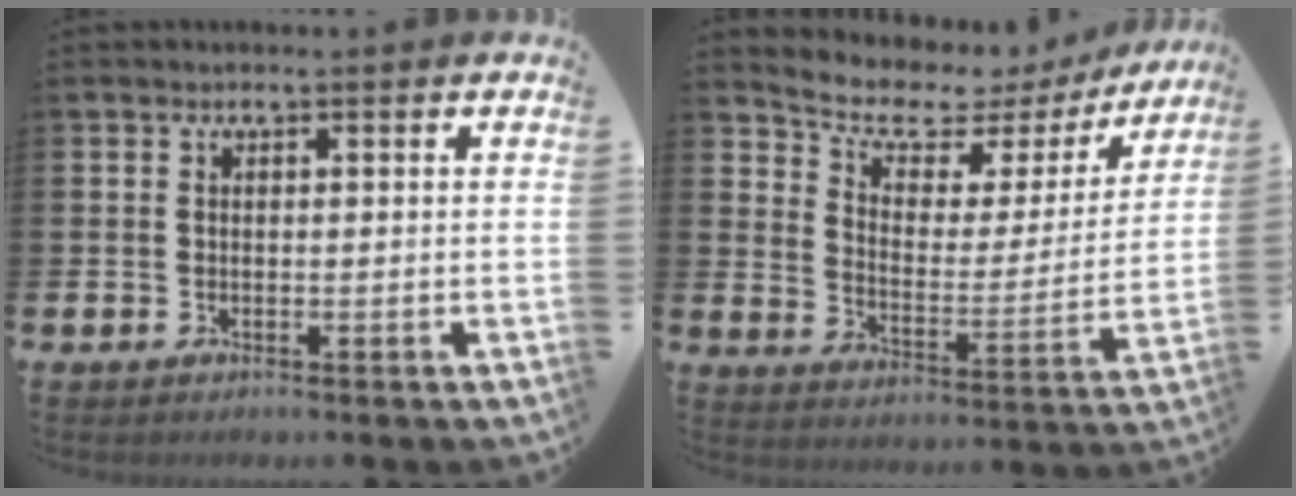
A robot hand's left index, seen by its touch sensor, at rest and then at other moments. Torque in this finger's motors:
{"motor_torque": [0.99, -1.15, 0.43, 0.07]}